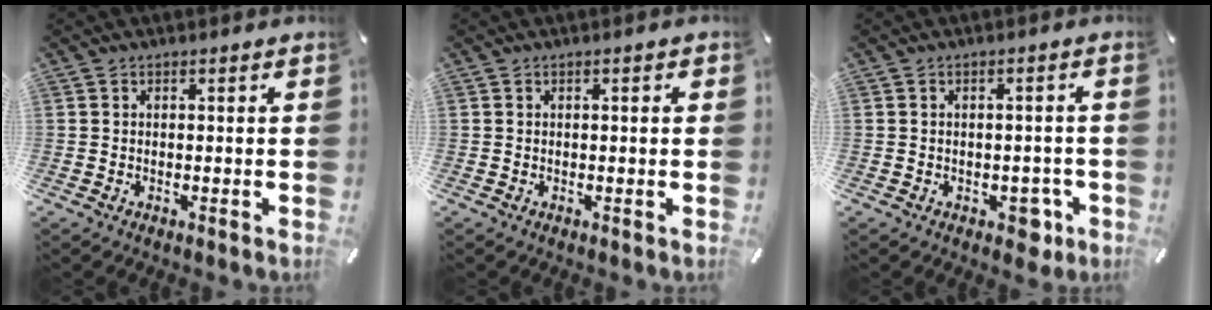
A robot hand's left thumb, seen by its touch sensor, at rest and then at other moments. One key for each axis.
{"total": 1.0, "fx": 0.1, "fy": 0.2, "fz": 1.0, "tx": -0.018, "ty": 0.001, "tz": 0.000}
{"total": 4.8, "fx": -1.9, "fy": 3.2, "fz": 3.0, "tx": -0.029, "ty": 0.006, "tz": -0.035}